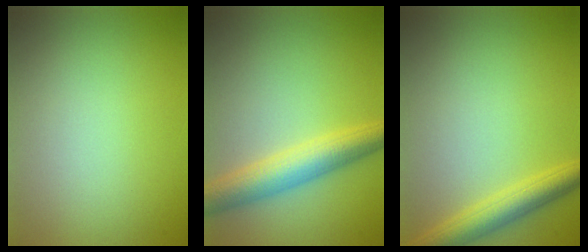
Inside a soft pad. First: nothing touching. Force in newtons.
{"total": 5.0, "press": 5.0, "slide": 0.0}
{"total": 3.8, "press": 3.8, "slide": 0.1}